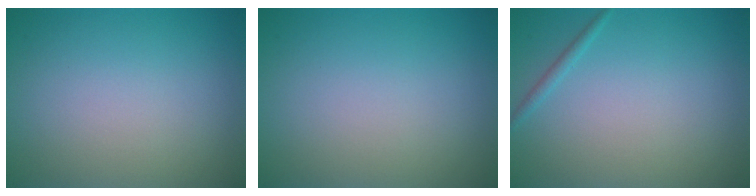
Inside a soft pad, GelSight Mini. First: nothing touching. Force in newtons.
{"total": 0.0}
{"total": 0.8, "press": 0.8, "slide": 0.0}